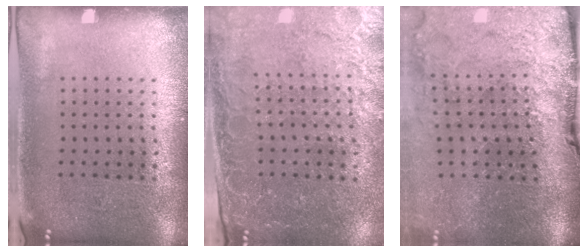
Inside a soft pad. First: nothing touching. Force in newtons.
{"total": 3.1, "press": 2.9, "slide": 1.0}
{"total": 4.7, "press": 3.6, "slide": 2.9}